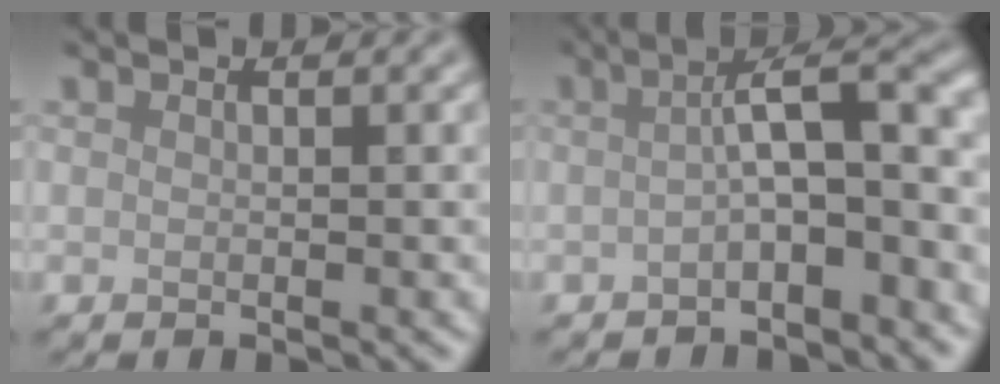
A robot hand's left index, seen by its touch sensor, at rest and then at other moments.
{"total": 5.6, "force": [-1.1, 1.6, 5.3], "torque": [-0.071, 0.015, -0.025]}